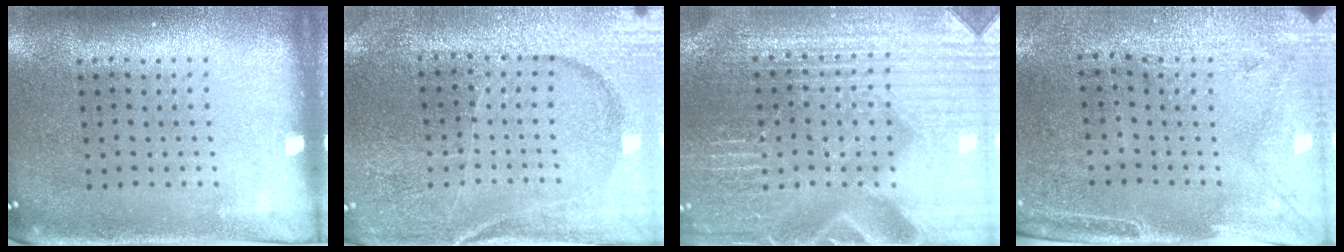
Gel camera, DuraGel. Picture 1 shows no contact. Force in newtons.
{"total": 3.1, "press": 3.1, "slide": 0.3}
{"total": 4.8, "press": 4.6, "slide": 1.5}
{"total": 2.9, "press": 2.4, "slide": 1.5}